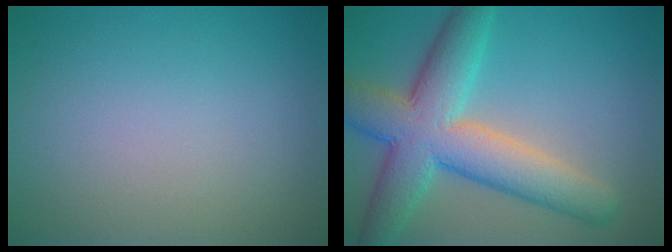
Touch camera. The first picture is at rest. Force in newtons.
{"total": 9.0, "press": 9.0, "slide": 0.4}